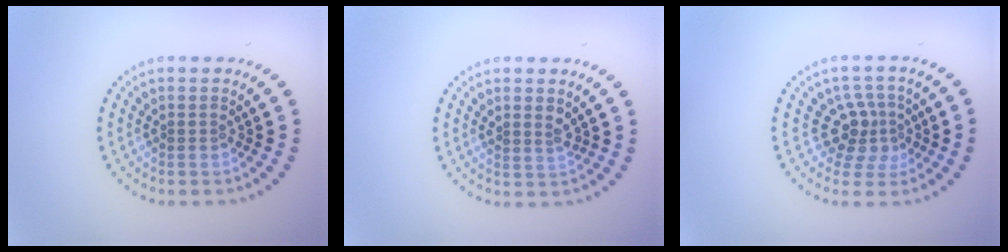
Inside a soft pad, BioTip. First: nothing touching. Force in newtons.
{"total": 1.2, "press": 1.1, "slide": 0.6}
{"total": 3.1, "press": 2.2, "slide": 2.2}